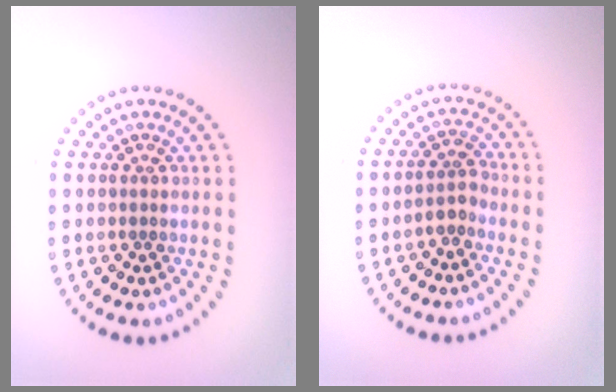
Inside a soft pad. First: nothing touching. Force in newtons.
{"total": 1.8, "press": 1.5, "slide": 1.0}